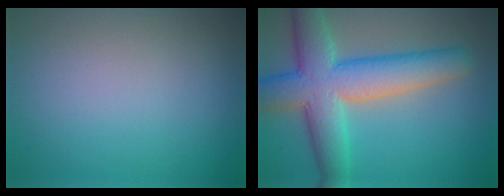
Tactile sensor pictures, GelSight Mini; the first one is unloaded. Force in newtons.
{"total": 8.9, "press": 8.8, "slide": 0.3}